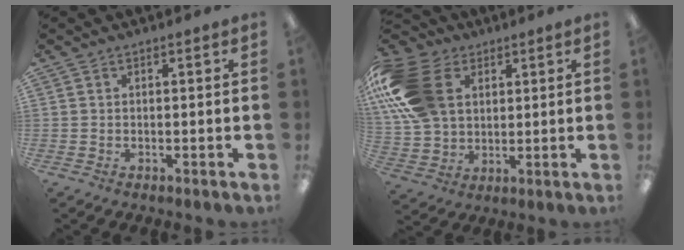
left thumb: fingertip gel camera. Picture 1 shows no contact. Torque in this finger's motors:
{"motor_torque": [2.04, 2.97, 1.43, -1.34, 0.60]}